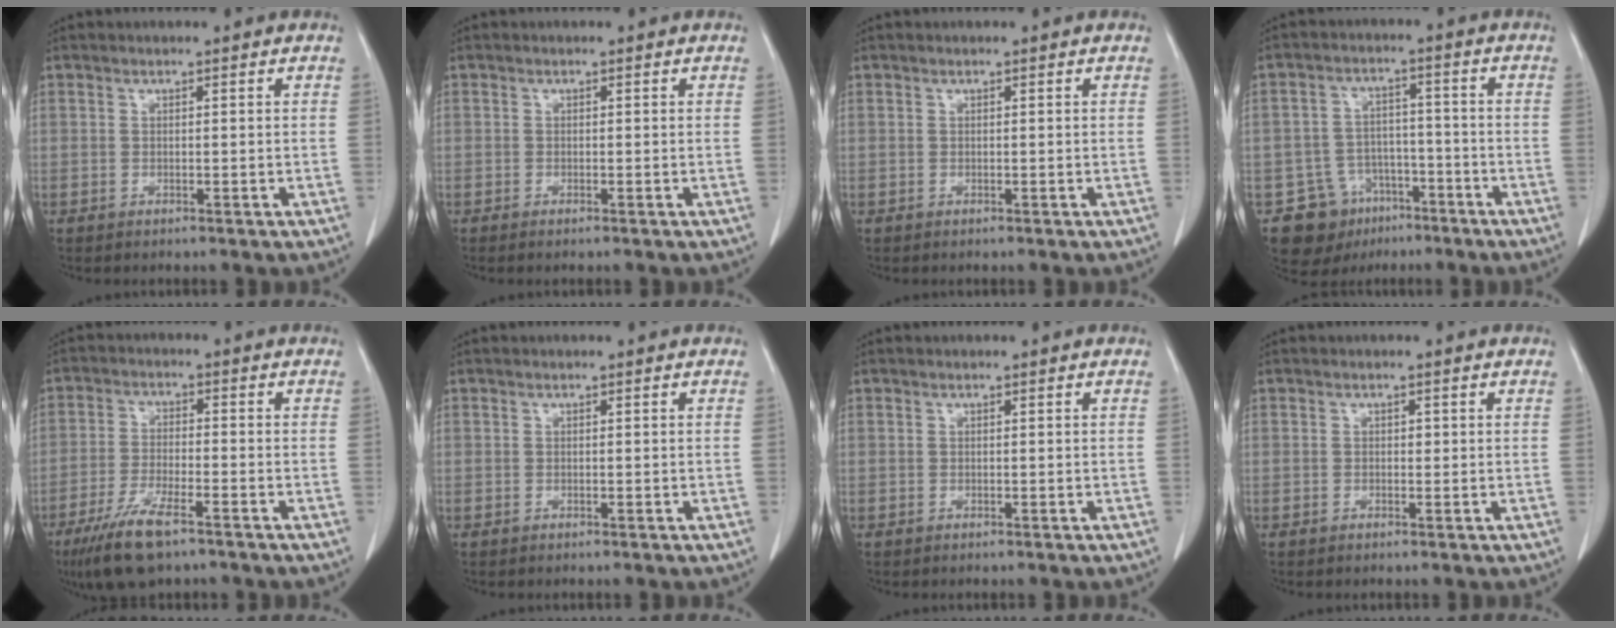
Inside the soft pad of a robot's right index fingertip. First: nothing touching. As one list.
[{"total": 0.6, "force": [-0.5, 0.0, 0.4], "torque": [-0.009, -0.001, -0.009]}, {"total": 0.0}, {"total": 11.4, "force": [-6.5, 8.5, 3.7], "torque": [-0.059, 0.039, -0.094]}, {"total": 9.2, "force": [-6.1, 2.0, 6.6], "torque": [-0.130, -0.019, -0.108]}, {"total": 0.0}, {"total": 0.0}, {"total": 0.6, "force": [0.1, 0.4, 0.4], "torque": [-0.005, 0.001, 0.001]}]